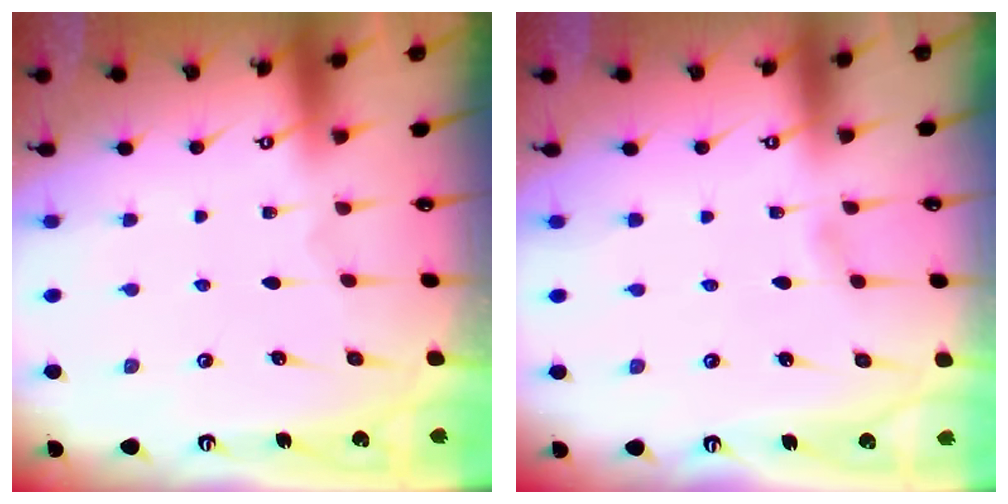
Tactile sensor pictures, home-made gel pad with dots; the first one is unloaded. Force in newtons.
{"total": 1.6, "press": 1.6, "slide": 0.2}